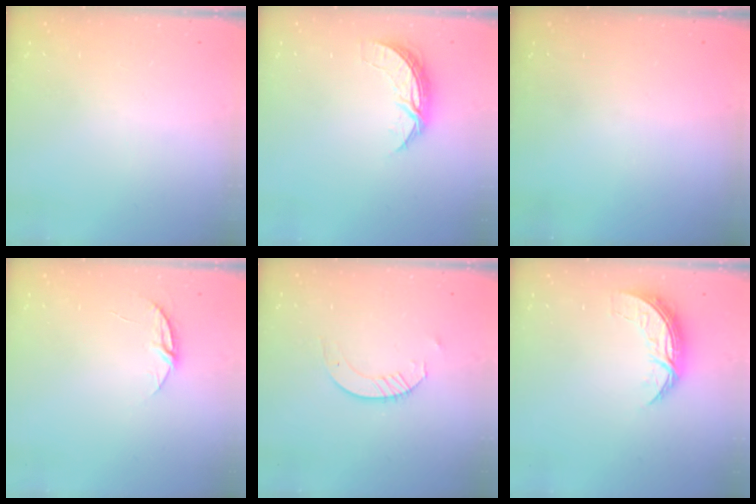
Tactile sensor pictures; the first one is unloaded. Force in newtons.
{"total": 7.1, "press": 7.0, "slide": 0.7}
{"total": 0.0}
{"total": 5.6, "press": 5.5, "slide": 0.6}
{"total": 4.1, "press": 4.1, "slide": 0.4}
{"total": 7.8, "press": 7.8, "slide": 0.3}